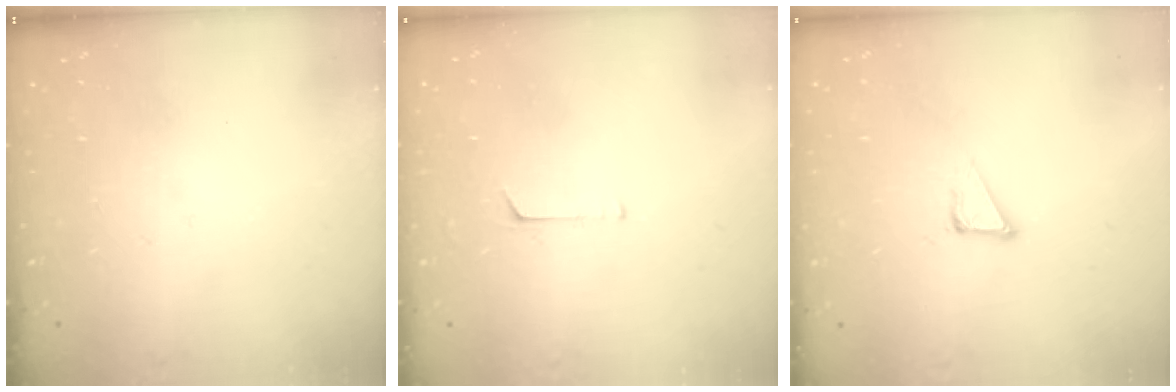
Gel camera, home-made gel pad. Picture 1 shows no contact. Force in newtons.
{"total": 3.8, "press": 3.8, "slide": 0.3}
{"total": 3.8, "press": 3.8, "slide": 0.2}